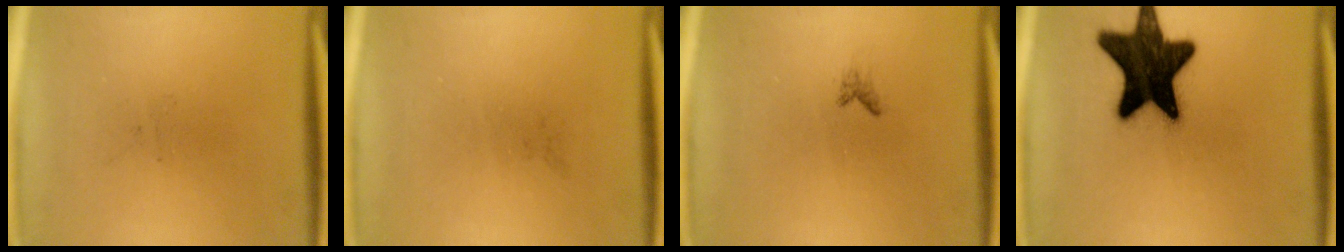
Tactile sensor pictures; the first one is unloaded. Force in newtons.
{"total": 0.0}
{"total": 0.6}
{"total": 18.8}